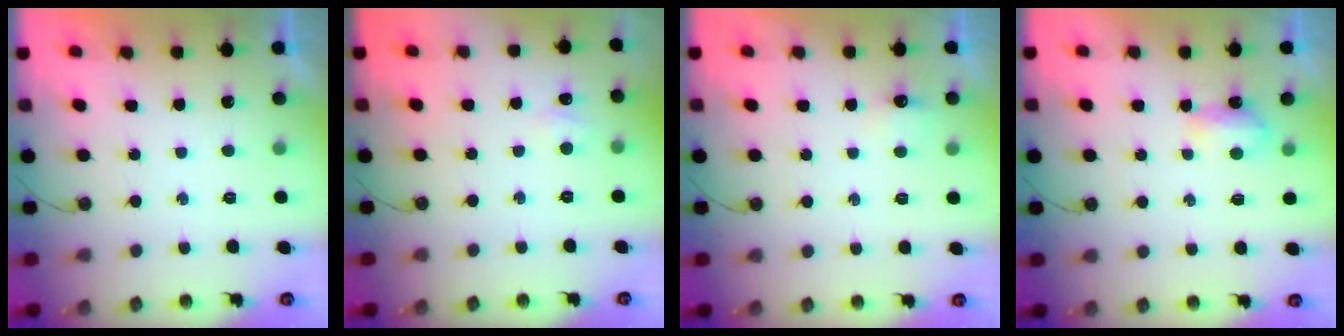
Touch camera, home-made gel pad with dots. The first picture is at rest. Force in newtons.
{"total": 5.5, "press": 5.4, "slide": 0.8}
{"total": 3.9, "press": 3.9, "slide": 0.7}
{"total": 3.8, "press": 3.8, "slide": 0.5}